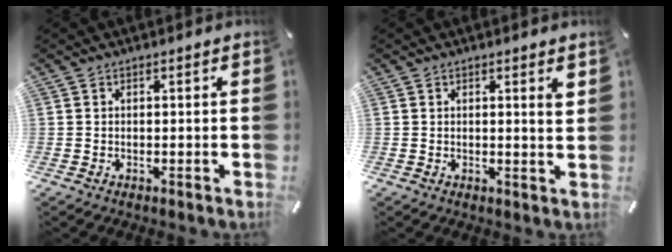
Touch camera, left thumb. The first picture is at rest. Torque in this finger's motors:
{"motor_torque": [0.92, 0.55, -0.03, -0.05, 0.14]}